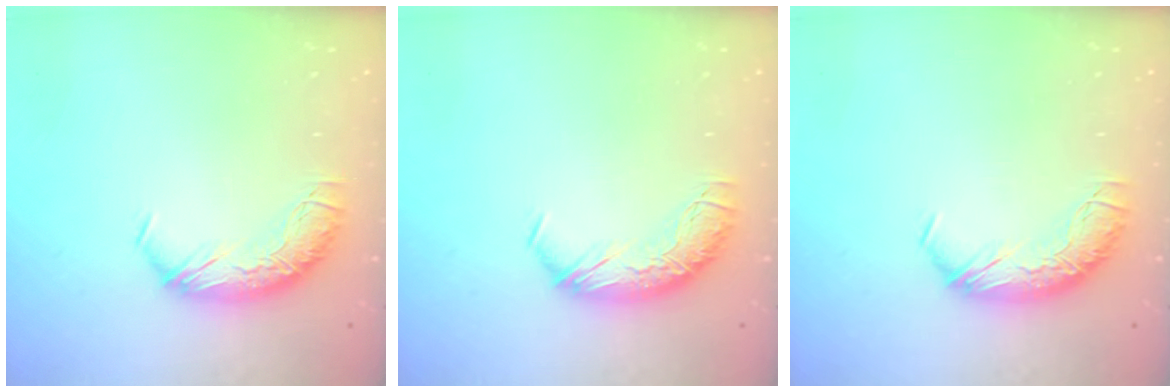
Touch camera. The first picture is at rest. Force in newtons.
{"total": 0.0}
{"total": 0.0}